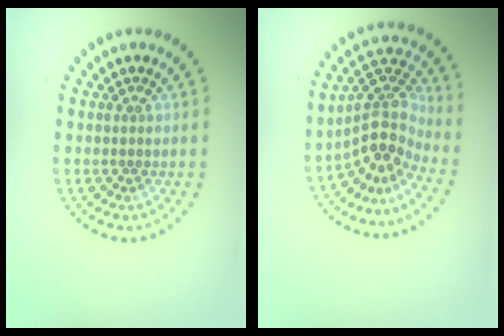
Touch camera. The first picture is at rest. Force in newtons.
{"total": 4.2, "press": 3.1, "slide": 2.9}